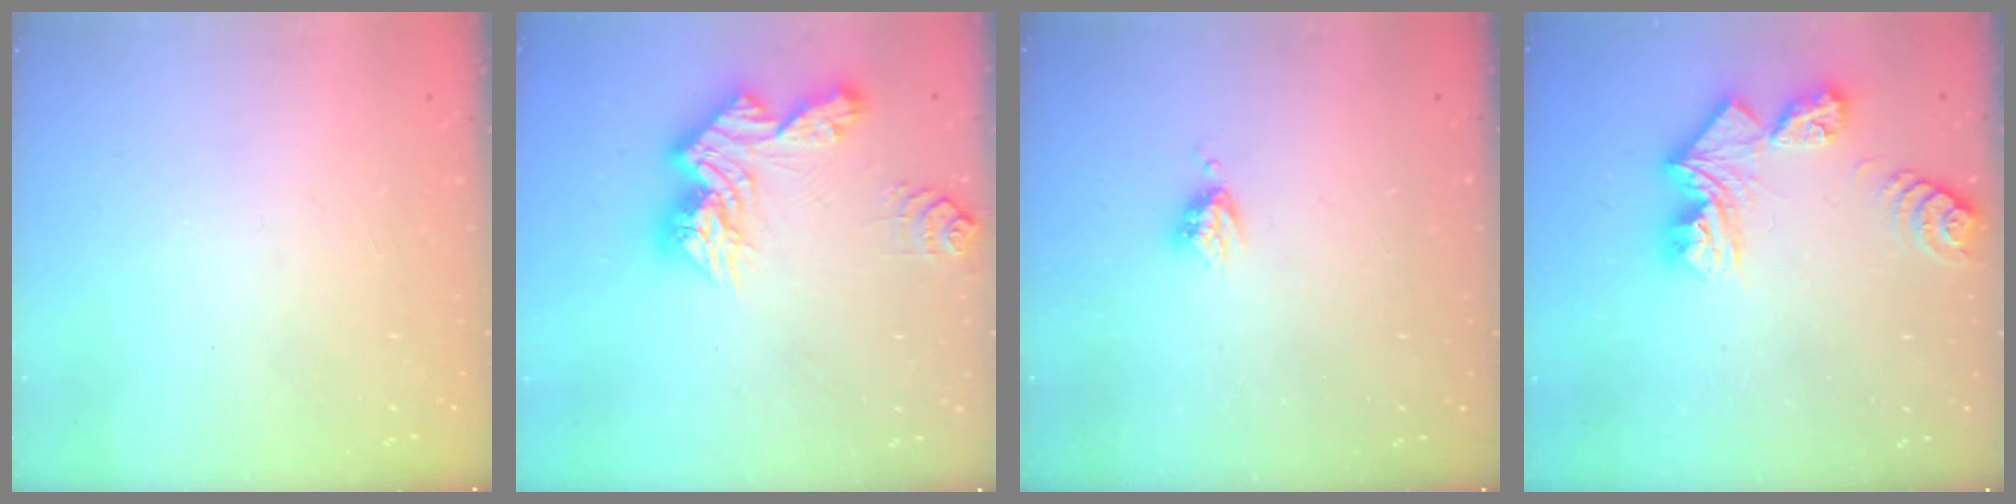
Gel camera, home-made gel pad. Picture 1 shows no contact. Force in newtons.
{"total": 15.6, "press": 15.5, "slide": 1.3}
{"total": 4.0, "press": 4.0, "slide": 0.4}
{"total": 11.2, "press": 11.2, "slide": 1.4}